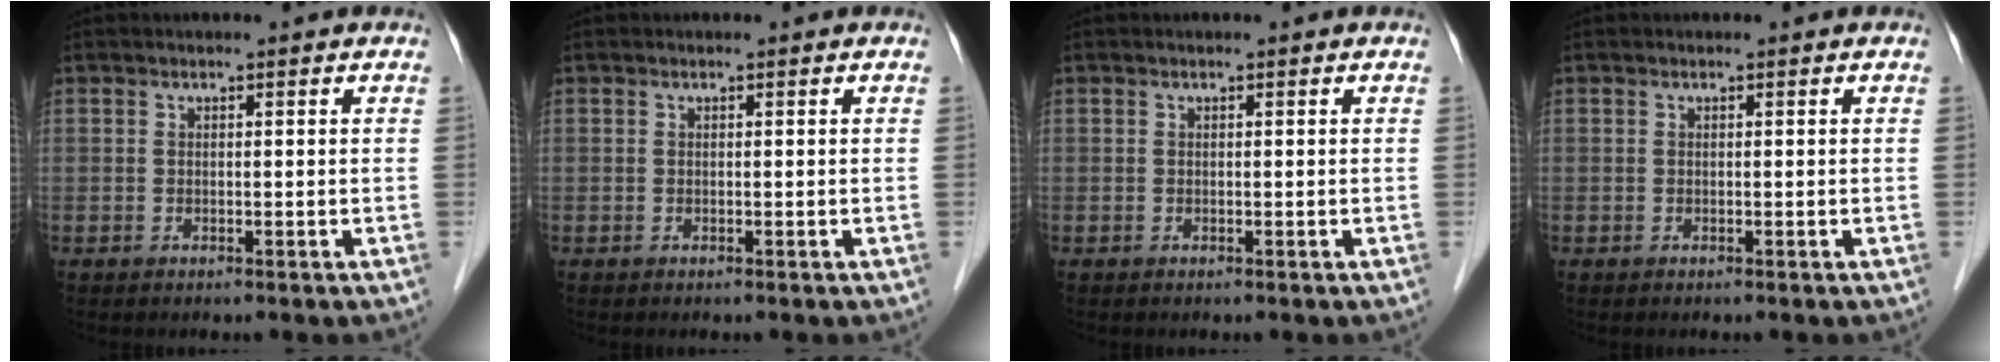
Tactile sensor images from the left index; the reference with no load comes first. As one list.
[{"total": 0.0}, {"total": 0.0}, {"total": 0.0}]